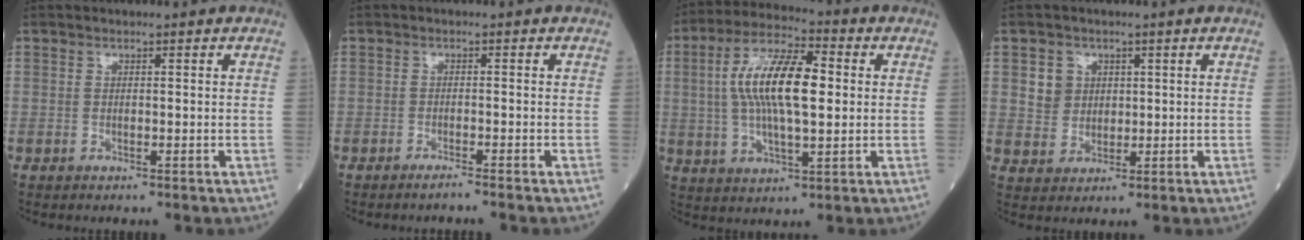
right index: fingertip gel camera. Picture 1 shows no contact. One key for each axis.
{"total": 1.6, "fx": -1.4, "fy": -0.4, "fz": 0.7, "tx": -0.011, "ty": 0.002, "tz": -0.025}
{"total": 13.3, "fx": 1.5, "fy": 3.7, "fz": 12.6, "tx": -0.248, "ty": 0.020, "tz": 0.024}
{"total": 4.0, "fx": 1.3, "fy": 3.7, "fz": 0.9, "tx": -0.017, "ty": 0.010, "tz": 0.027}